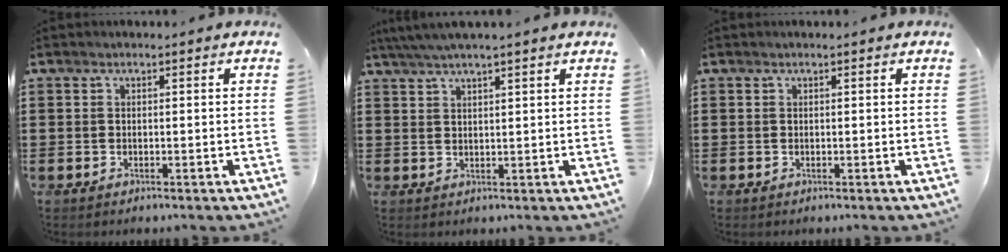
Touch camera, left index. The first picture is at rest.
{"total": 3.3, "force": [2.8, -0.3, 1.8], "torque": [-0.041, -0.002, 0.051]}
{"total": 0.0}